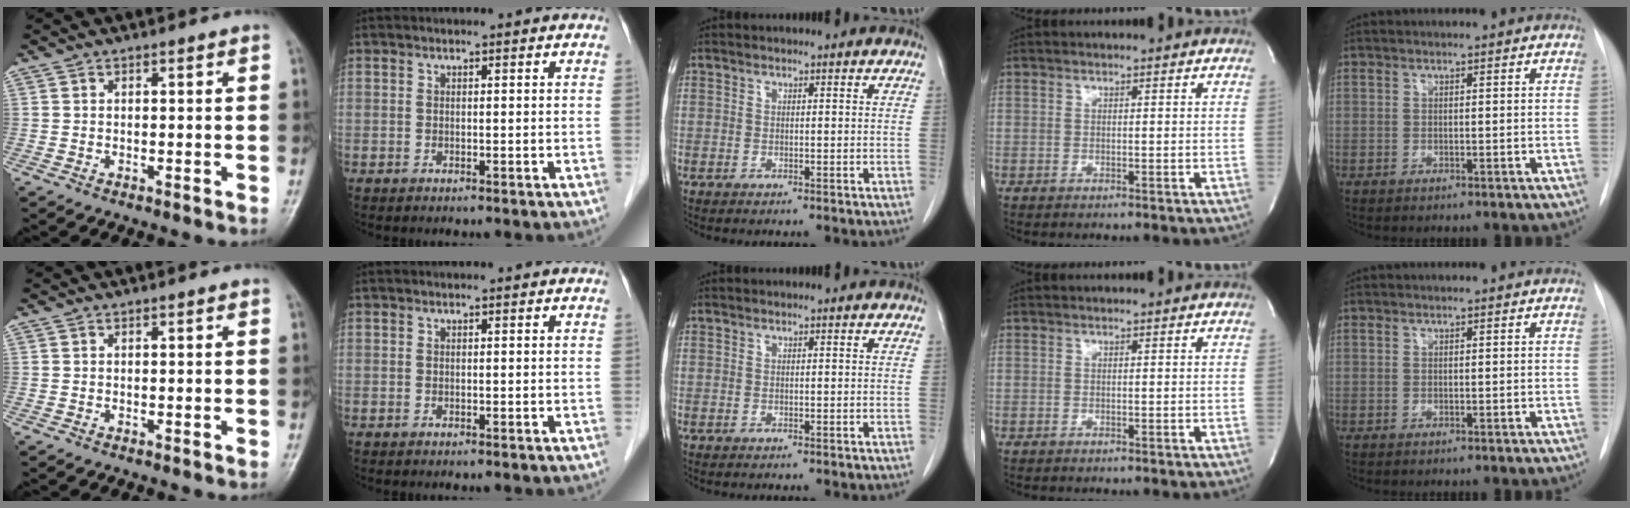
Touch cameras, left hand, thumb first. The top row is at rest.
{}